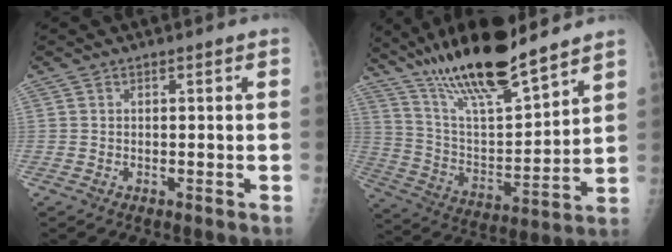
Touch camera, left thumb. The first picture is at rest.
{"total": 20.8, "force": [16.5, 3.9, 12.0], "torque": [-0.192, -0.075, 0.300]}